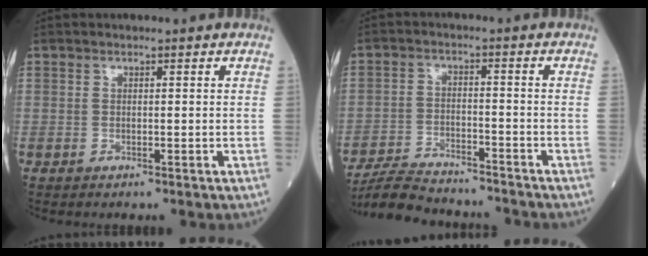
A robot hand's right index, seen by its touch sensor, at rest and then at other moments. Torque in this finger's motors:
{"motor_torque": [-0.03, -0.48, 0.23, 0.05]}